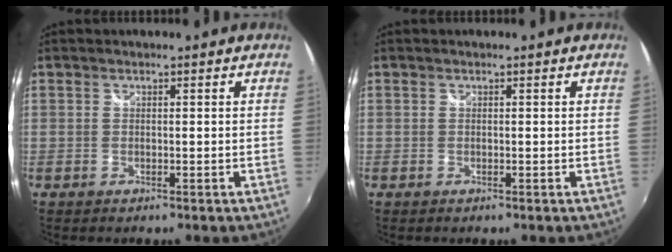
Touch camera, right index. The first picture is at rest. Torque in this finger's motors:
{"motor_torque": [0.00, 0.00, 0.02, 0.00]}